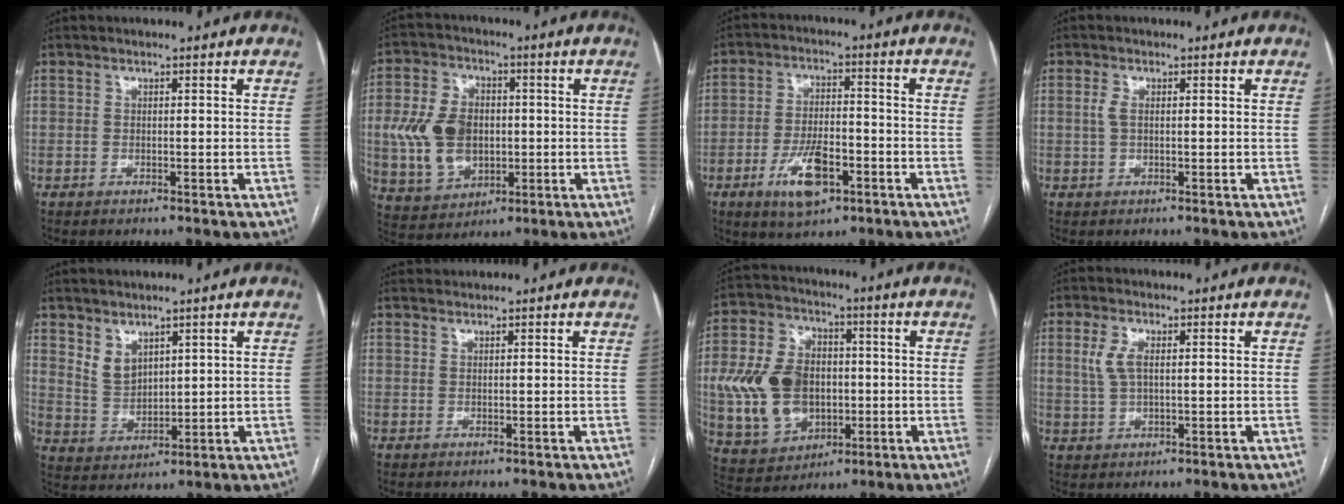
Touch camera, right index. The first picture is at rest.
{"total": 11.7, "force": [-0.3, 8.2, 8.3], "torque": [-0.182, 0.019, 0.008]}
{"total": 8.8, "force": [-4.1, 3.4, 7.0], "torque": [-0.137, -0.002, -0.067]}
{"total": 1.5, "force": [0.2, 0.7, 1.3], "torque": [-0.033, 0.003, 0.005]}
{"total": 4.5, "force": [3.1, 2.5, 2.0], "torque": [-0.045, -0.002, 0.075]}
{"total": 1.5, "force": [1.5, 0.0, 0.0], "torque": [-0.007, 0.019, 0.031]}
{"total": 14.5, "force": [-0.9, 10.5, 10.0], "torque": [-0.228, 0.026, -0.001]}
{"total": 3.7, "force": [1.0, 1.4, 3.2], "torque": [-0.080, 0.006, 0.024]}